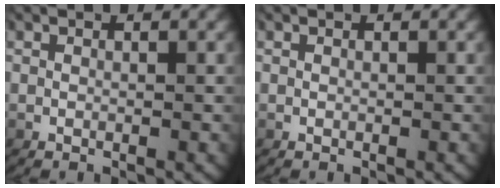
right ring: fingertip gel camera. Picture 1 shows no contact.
{"total": 0.0}